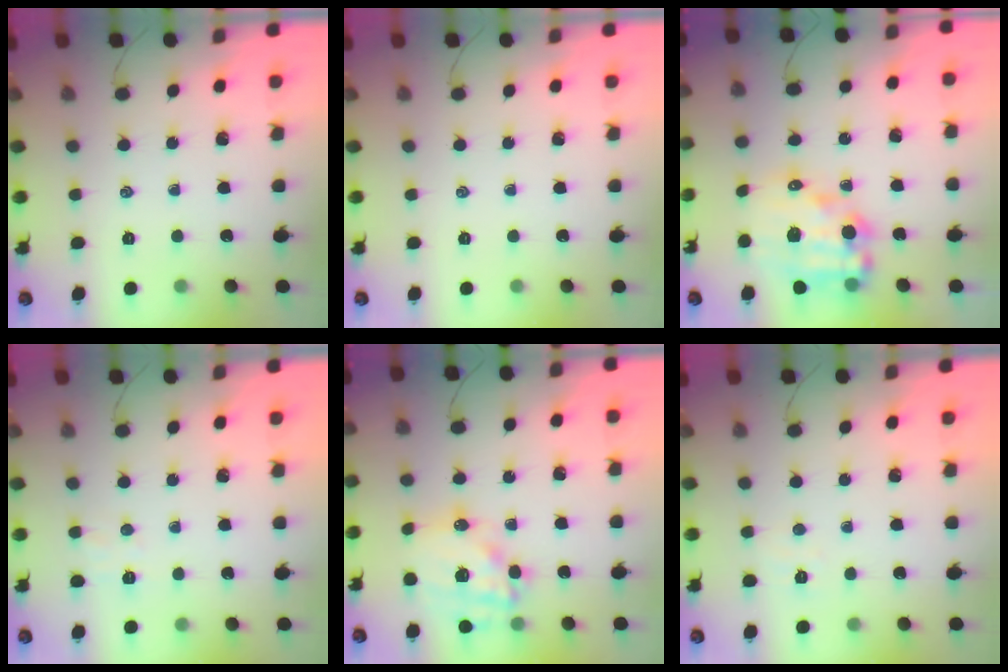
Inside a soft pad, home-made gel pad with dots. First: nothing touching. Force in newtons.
{"total": 0.0}
{"total": 14.6, "press": 14.3, "slide": 3.2}
{"total": 4.5, "press": 4.4, "slide": 0.9}
{"total": 17.8, "press": 17.4, "slide": 3.7}
{"total": 3.4, "press": 3.3, "slide": 1.0}